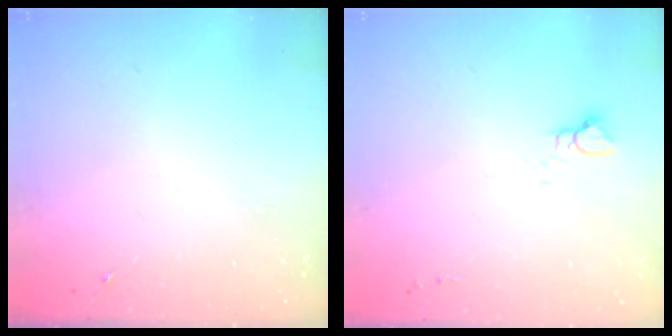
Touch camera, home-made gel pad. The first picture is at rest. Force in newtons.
{"total": 3.6, "press": 3.6, "slide": 0.3}